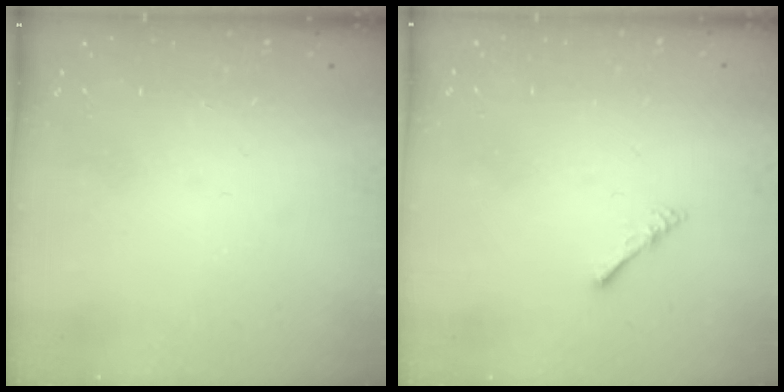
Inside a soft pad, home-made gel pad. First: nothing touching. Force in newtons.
{"total": 1.6, "press": 1.6, "slide": 0.4}